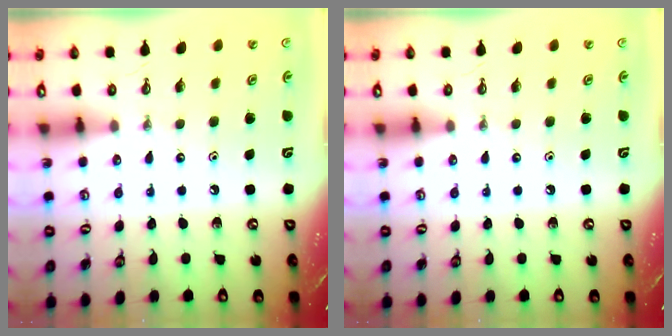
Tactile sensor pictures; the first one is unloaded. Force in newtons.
{"total": 0.0}